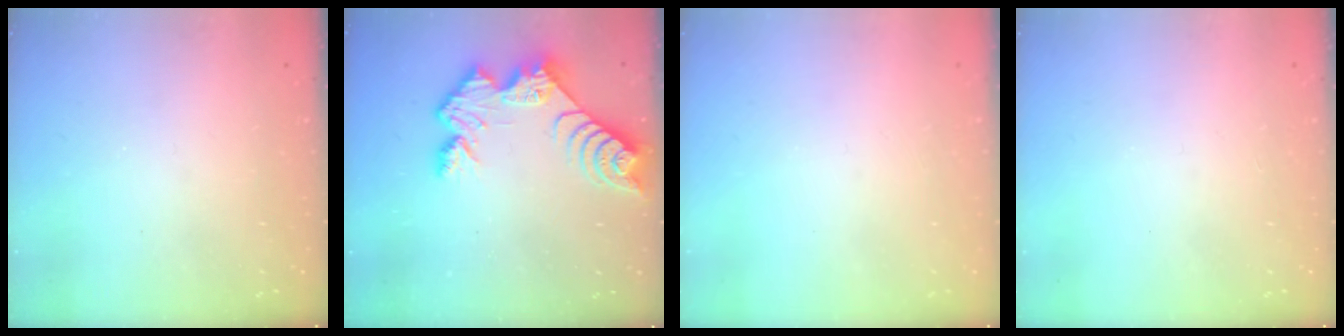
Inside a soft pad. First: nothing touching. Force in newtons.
{"total": 11.3, "press": 11.3, "slide": 0.4}
{"total": 0.0}
{"total": 0.0}